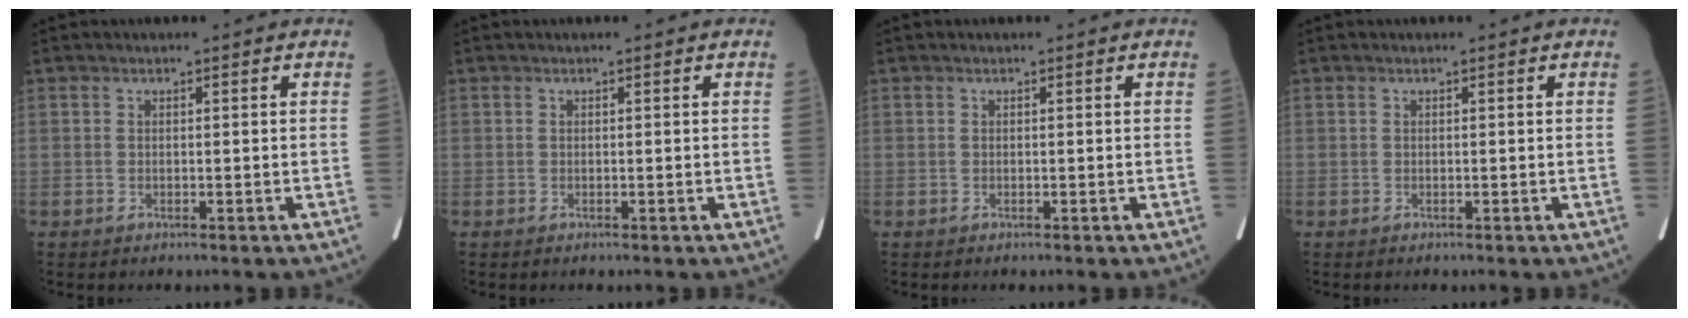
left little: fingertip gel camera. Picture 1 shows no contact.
{"total": 0.0}
{"total": 0.0}
{"total": 0.0}